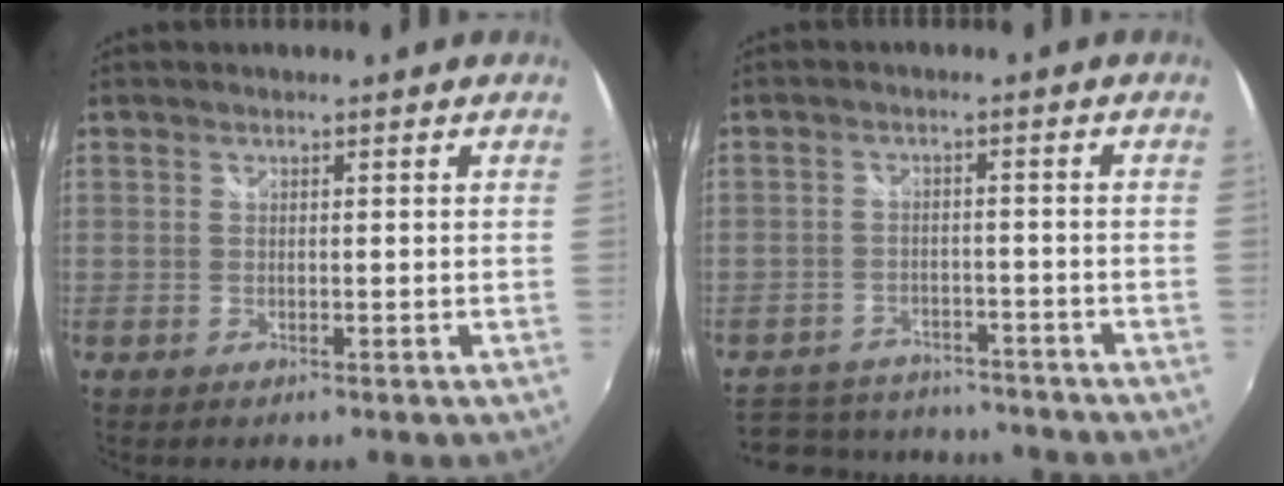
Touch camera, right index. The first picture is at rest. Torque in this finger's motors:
{"motor_torque": [-1.71, -0.43, -1.05, -0.21]}